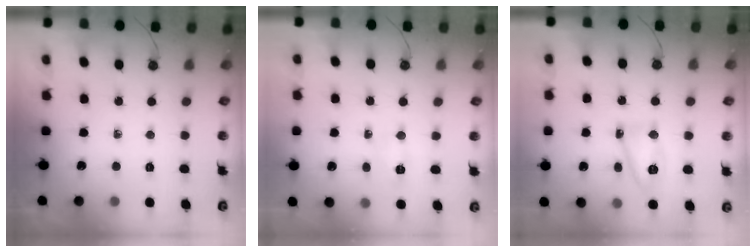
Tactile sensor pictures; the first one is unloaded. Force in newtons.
{"total": 3.0, "press": 2.8, "slide": 1.1}
{"total": 8.5, "press": 8.4, "slide": 0.9}